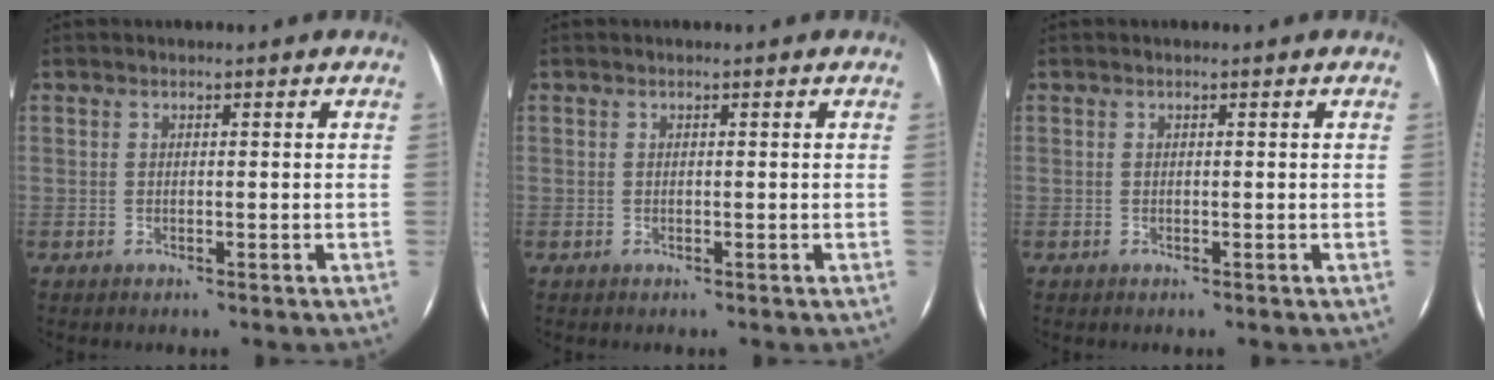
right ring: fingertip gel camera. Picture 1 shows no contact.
{"total": 0.0}
{"total": 0.0}